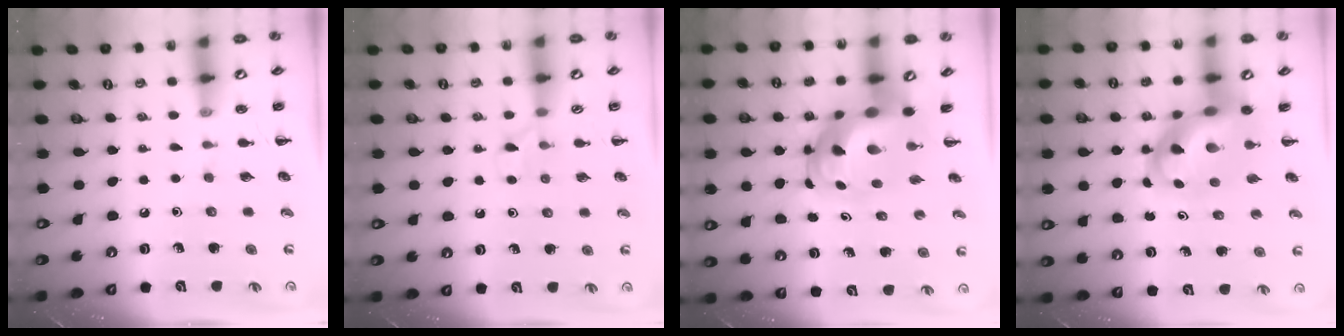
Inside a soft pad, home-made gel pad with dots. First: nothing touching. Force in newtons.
{"total": 3.6, "press": 3.4, "slide": 1.3}
{"total": 9.5, "press": 9.2, "slide": 2.7}
{"total": 10.7, "press": 10.2, "slide": 3.0}